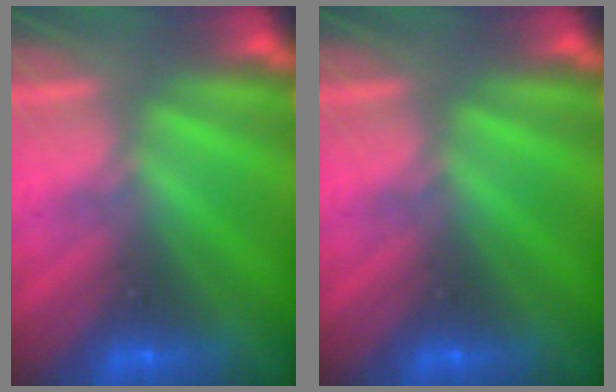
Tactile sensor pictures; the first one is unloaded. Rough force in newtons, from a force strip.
{"total": 0.0}